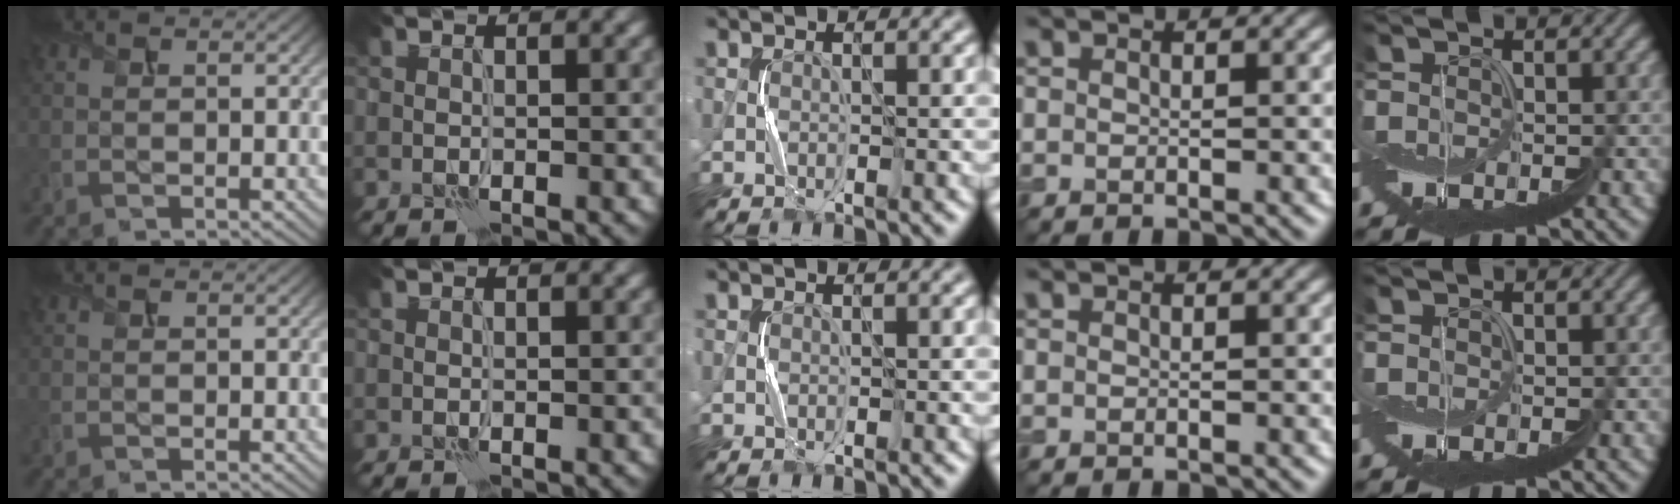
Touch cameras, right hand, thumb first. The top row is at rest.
{}